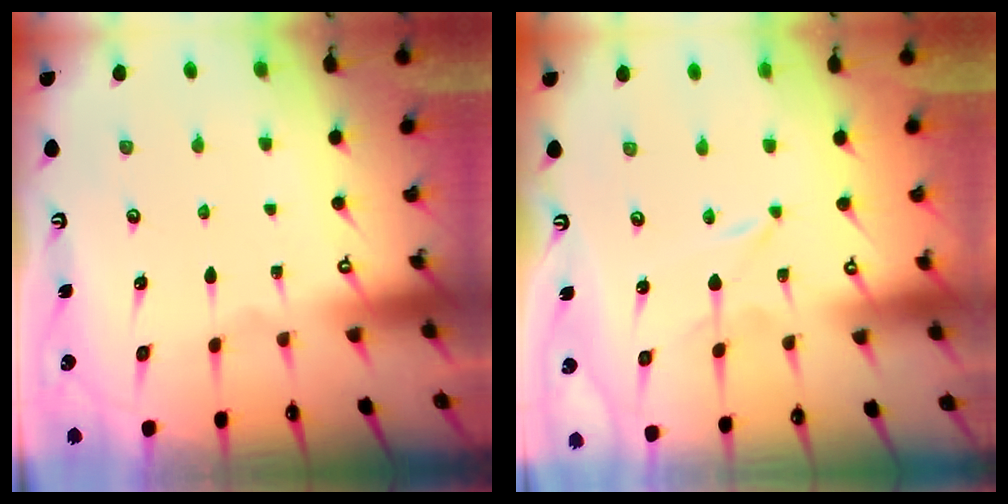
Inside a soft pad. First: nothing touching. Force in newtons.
{"total": 0.0}